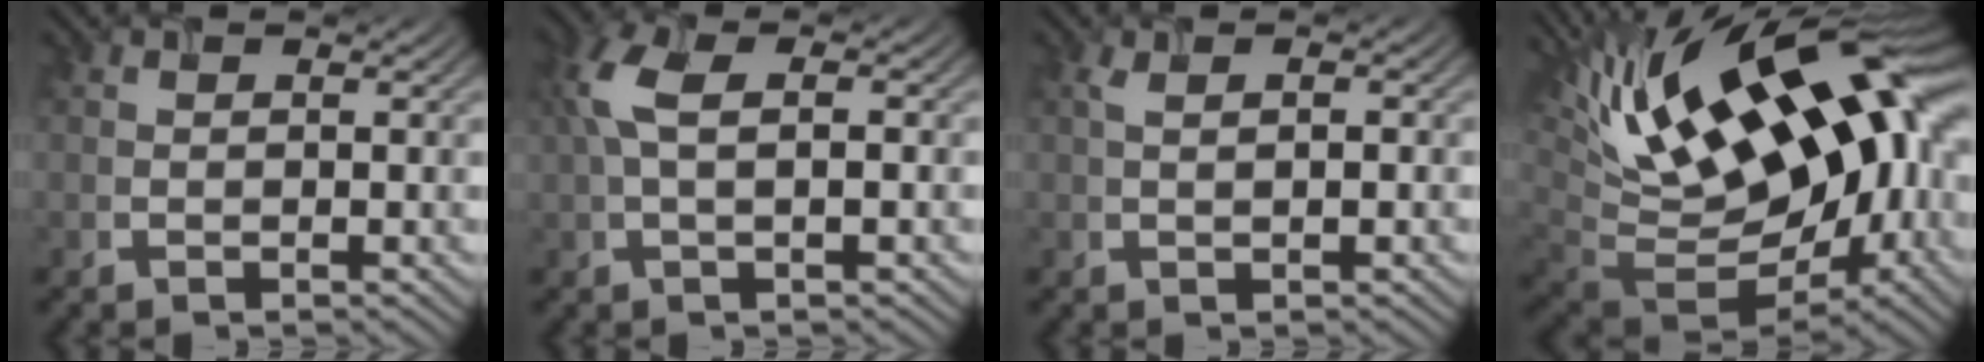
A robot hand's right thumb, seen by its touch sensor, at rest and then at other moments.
{"total": 5.2, "force": [0.7, 2.1, 4.7], "torque": [-0.116, 0.011, 0.009]}
{"total": 2.1, "force": [0.3, 0.6, 2.0], "torque": [-0.039, 0.002, 0.007]}
{"total": 21.8, "force": [5.8, 10.4, 18.2], "torque": [-0.336, 0.024, 0.112]}